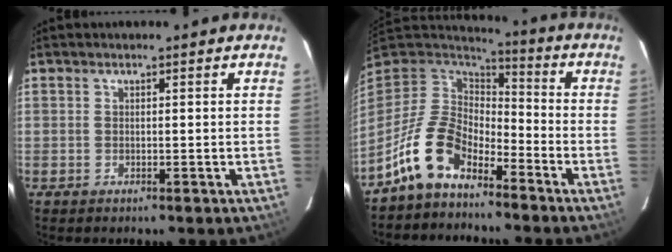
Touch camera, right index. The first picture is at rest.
{"total": 12.5, "force": [-8.1, 6.4, 7.0], "torque": [-0.145, 0.009, -0.156]}